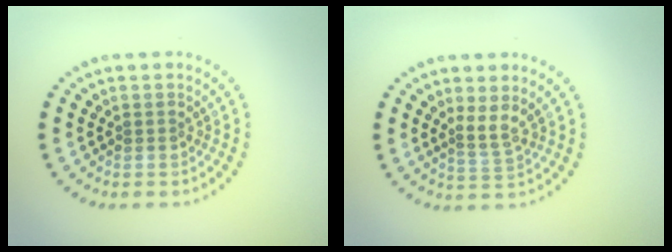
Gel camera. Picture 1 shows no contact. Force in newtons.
{"total": 1.8, "press": 1.2, "slide": 1.4}